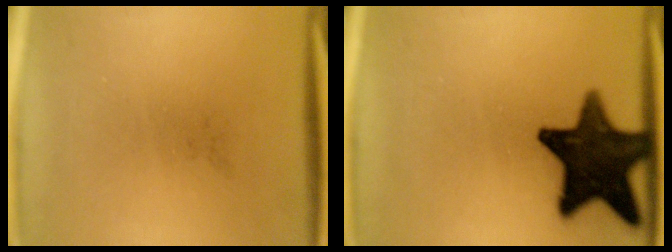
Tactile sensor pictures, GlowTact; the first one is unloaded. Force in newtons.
{"total": 15.8}